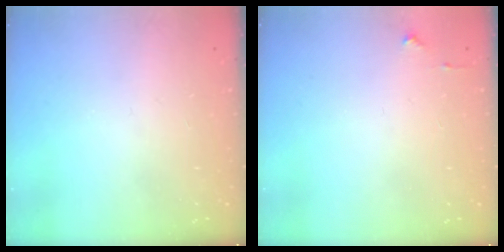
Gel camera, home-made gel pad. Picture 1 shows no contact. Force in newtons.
{"total": 2.7, "press": 2.6, "slide": 0.4}